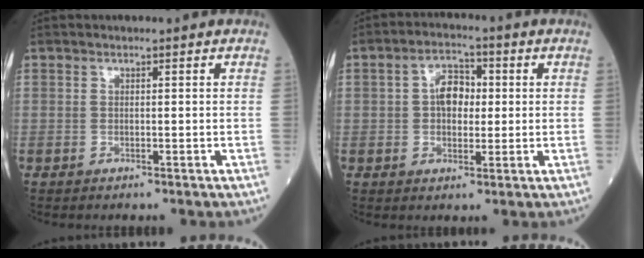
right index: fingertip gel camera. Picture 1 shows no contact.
{"total": 5.5, "force": [0.5, 3.5, 4.2], "torque": [-0.076, 0.017, 0.007]}